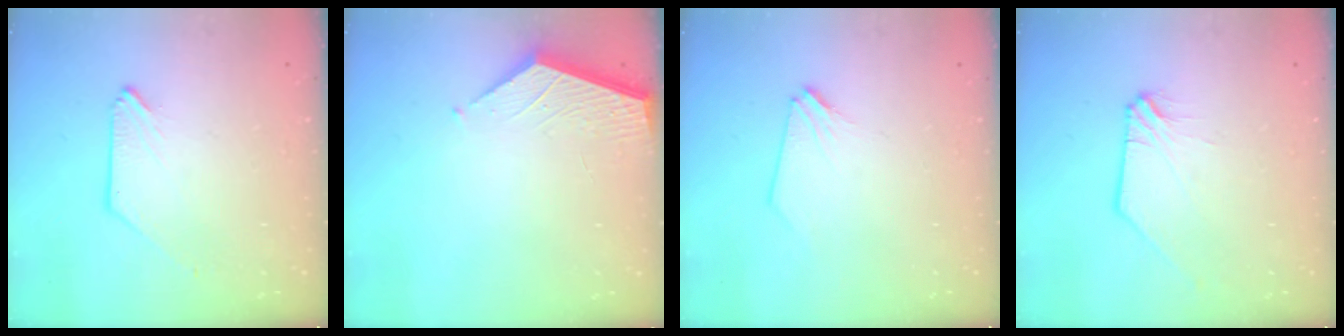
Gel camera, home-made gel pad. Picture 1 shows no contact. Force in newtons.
{"total": 1.9, "press": 1.9, "slide": 0.2}
{"total": 2.0, "press": 2.0, "slide": 0.2}
{"total": 0.9, "press": 0.9, "slide": 0.1}